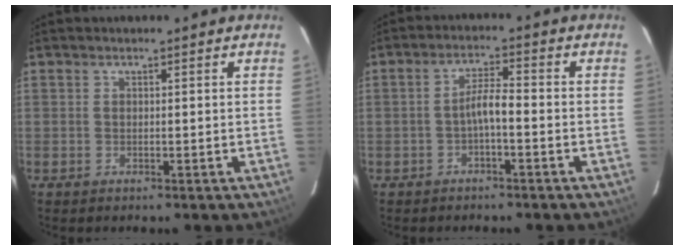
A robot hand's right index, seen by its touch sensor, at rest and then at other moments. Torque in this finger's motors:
{"motor_torque": [0.71, -0.11, 0.42, 0.08]}